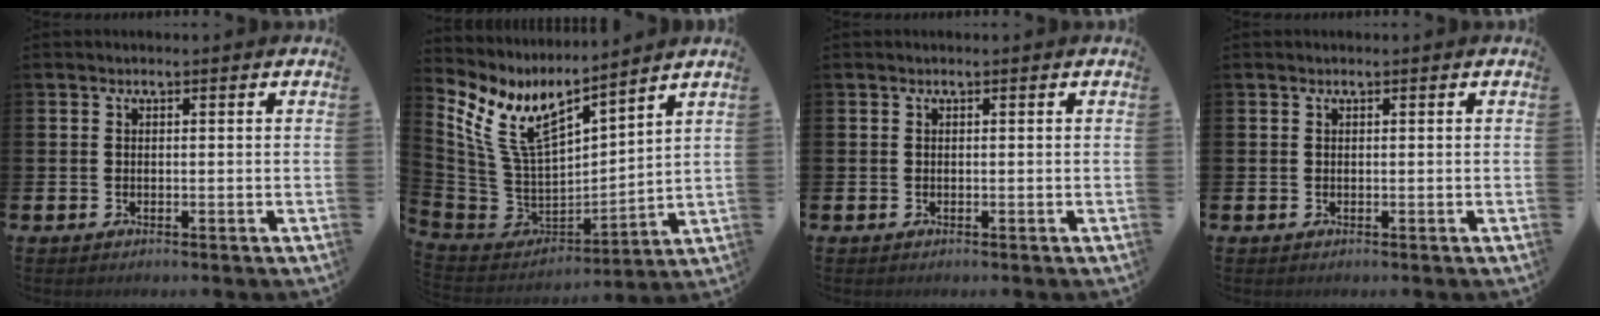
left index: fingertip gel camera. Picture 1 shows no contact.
{"total": 10.3, "force": [7.1, 4.2, 6.1], "torque": [-0.160, -0.052, 0.129]}
{"total": 0.0}
{"total": 0.0}